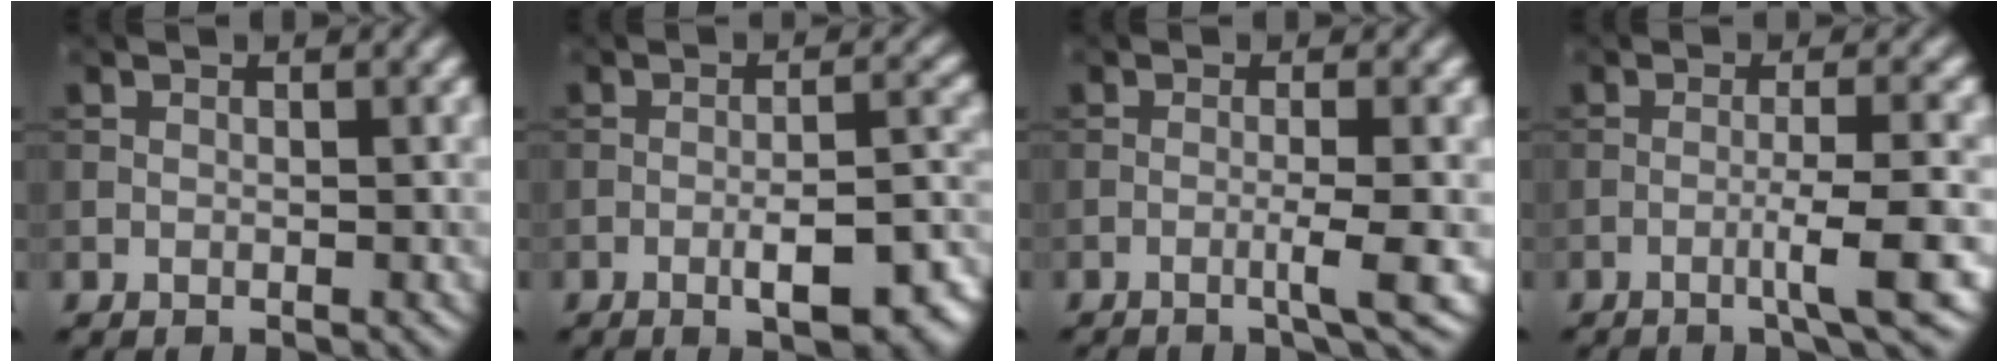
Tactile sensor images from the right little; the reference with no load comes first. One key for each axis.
{"total": 7.4, "fx": -3.4, "fy": 2.1, "fz": 6.2, "tx": -0.093, "ty": -0.001, "tz": -0.046}
{"total": 2.8, "fx": -0.9, "fy": 0.3, "fz": 2.7, "tx": -0.038, "ty": 0.002, "tz": -0.026}
{"total": 4.3, "fx": -1.6, "fy": 0.3, "fz": 4.0, "tx": -0.055, "ty": 0.010, "tz": -0.042}